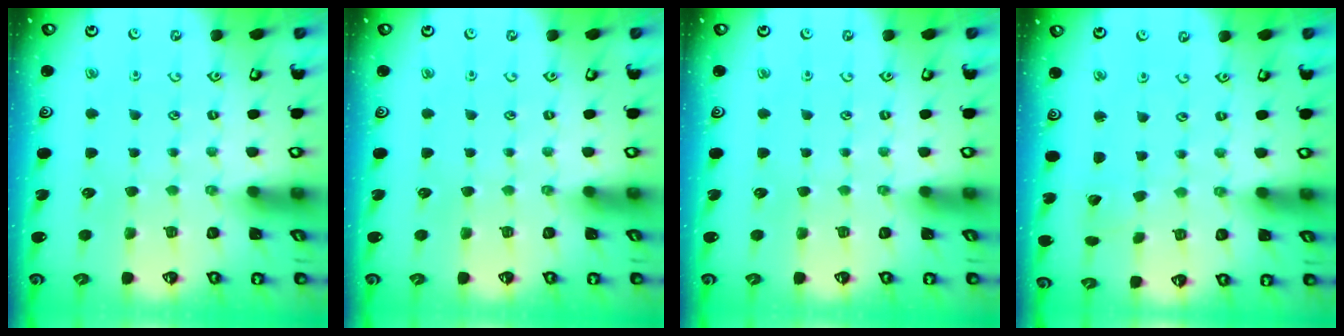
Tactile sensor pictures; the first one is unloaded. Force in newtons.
{"total": 0.0}
{"total": 0.0}
{"total": 2.4, "press": 2.4, "slide": 0.2}